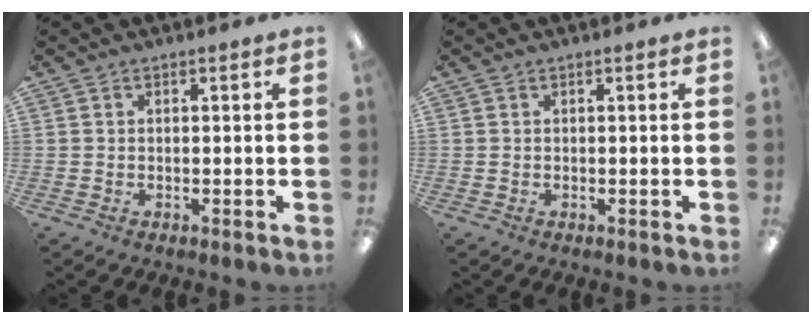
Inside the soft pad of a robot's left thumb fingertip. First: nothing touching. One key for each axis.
{"total": 0.0}